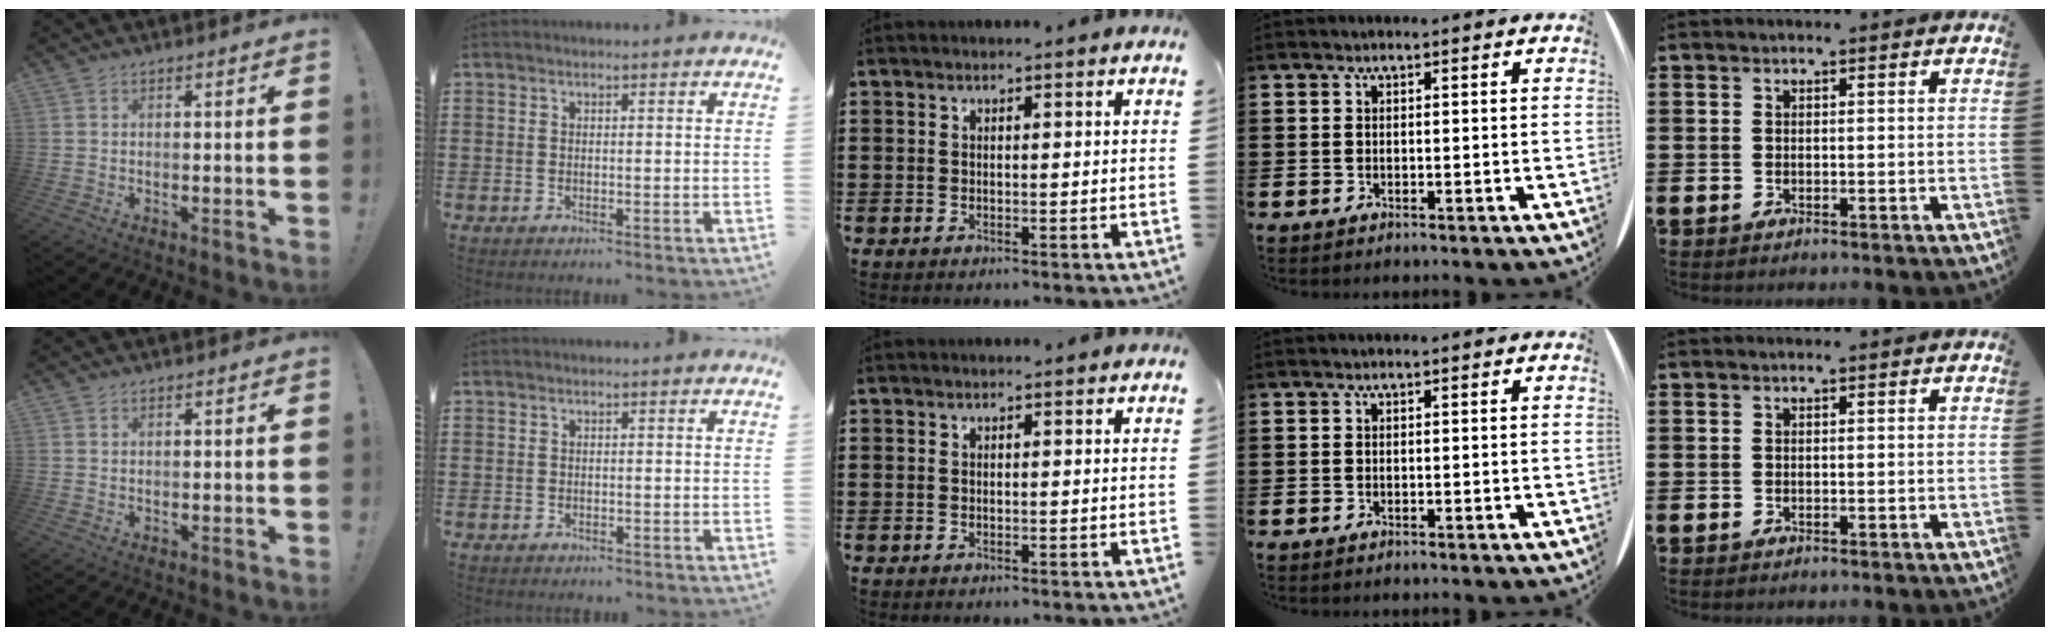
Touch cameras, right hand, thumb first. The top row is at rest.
{"thumb": {"total": 0.8, "force": [0.6, 0.4, 0.2], "torque": [0.004, -0.003, 0.011]}, "index": {"total": 0.5, "force": [-0.3, 0.4, 0.0], "torque": [-0.001, 0.004, -0.008]}}